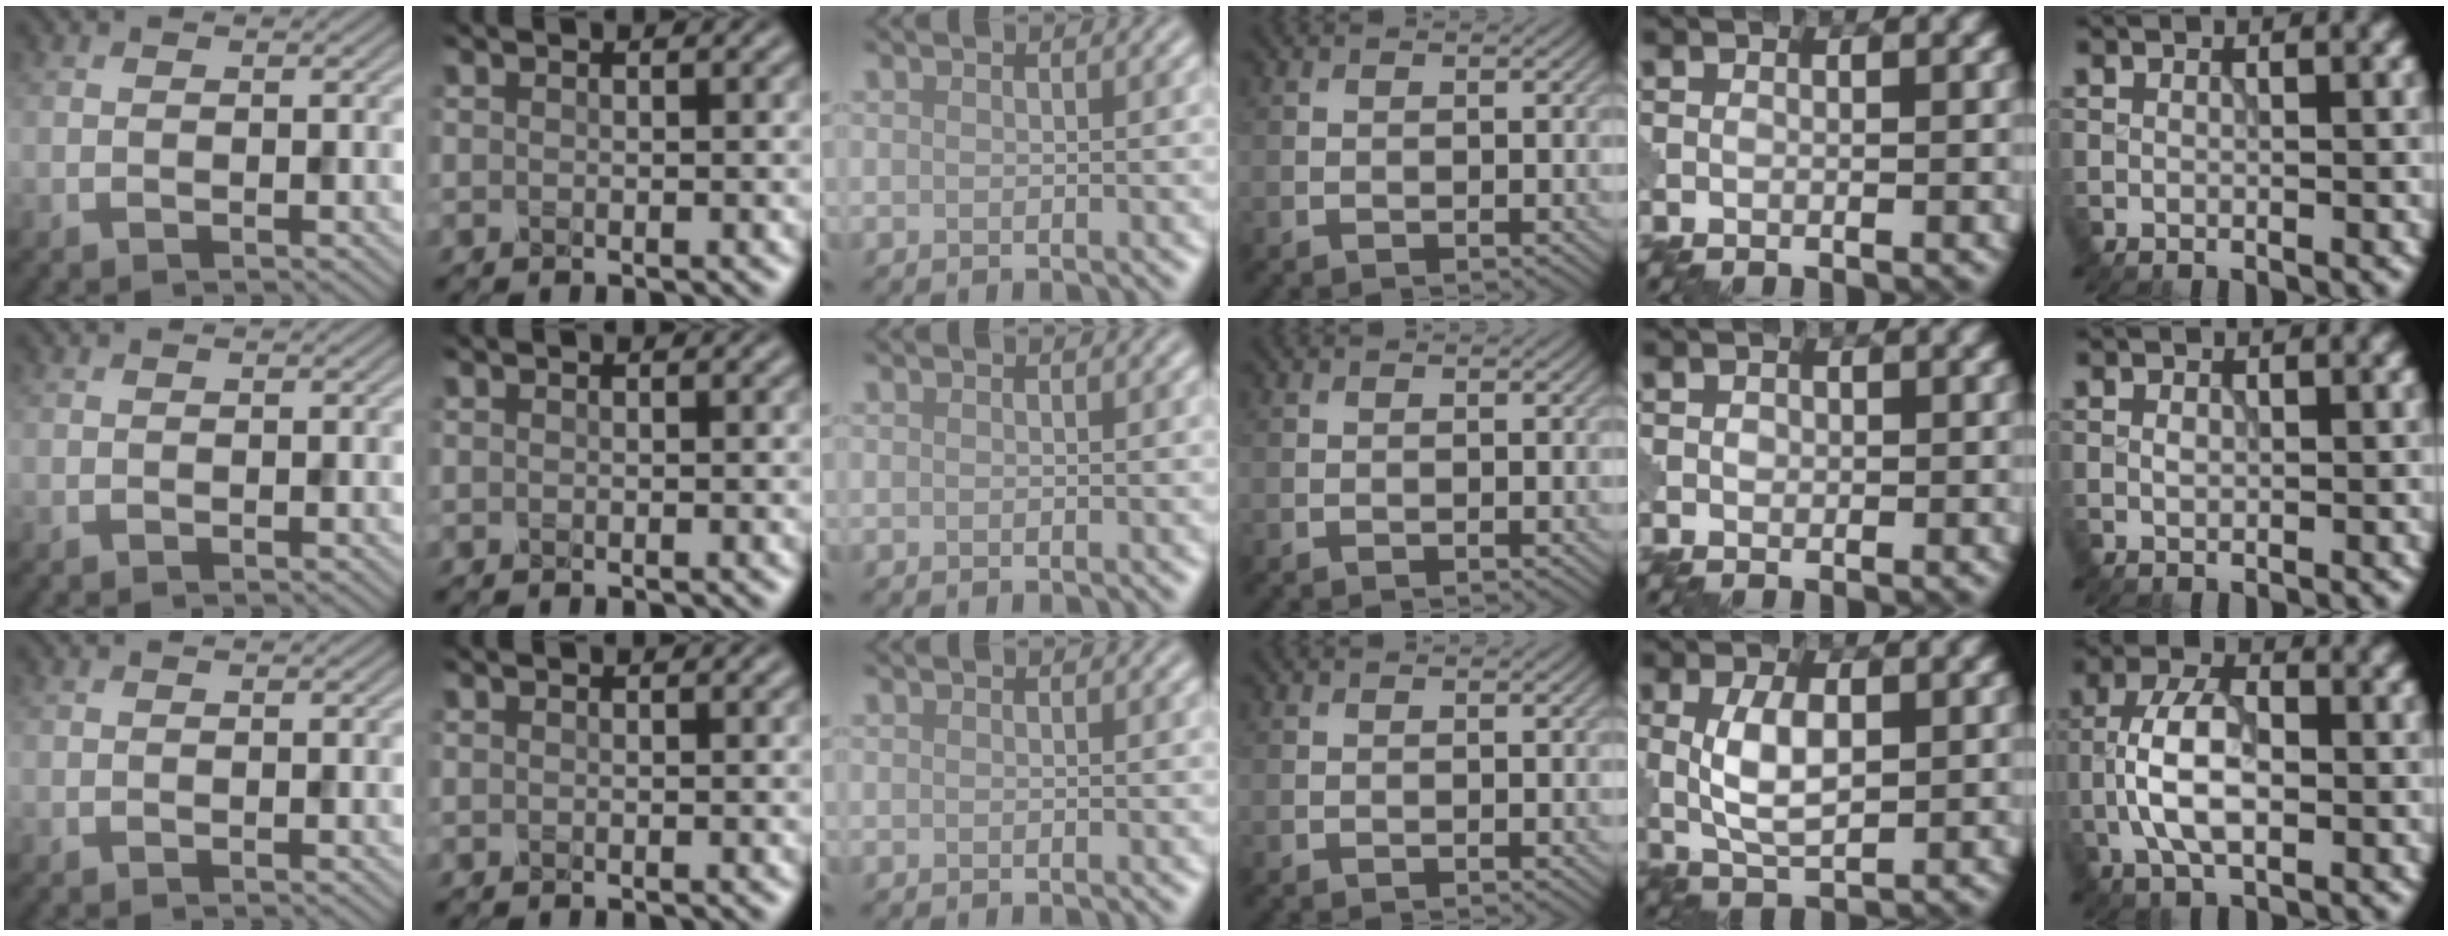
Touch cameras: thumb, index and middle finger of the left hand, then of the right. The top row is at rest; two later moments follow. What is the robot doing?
{"motion": "close", "object": "eyeshadow palette"}